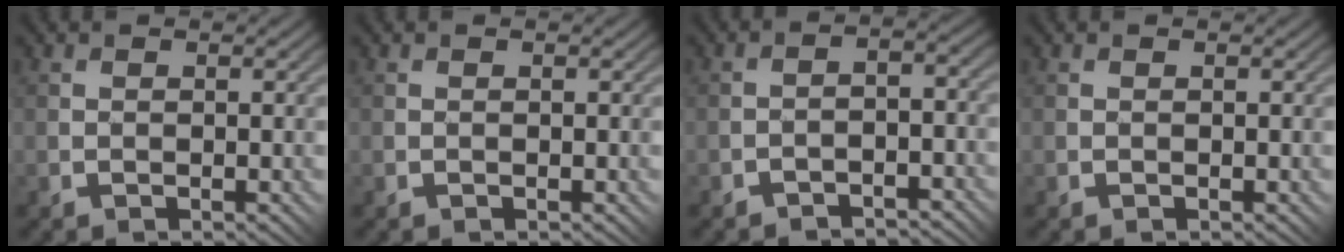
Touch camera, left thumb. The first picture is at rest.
{"total": 0.0}
{"total": 2.4, "force": [-2.2, 0.7, 0.9], "torque": [-0.008, 0.010, -0.044]}
{"total": 0.0}